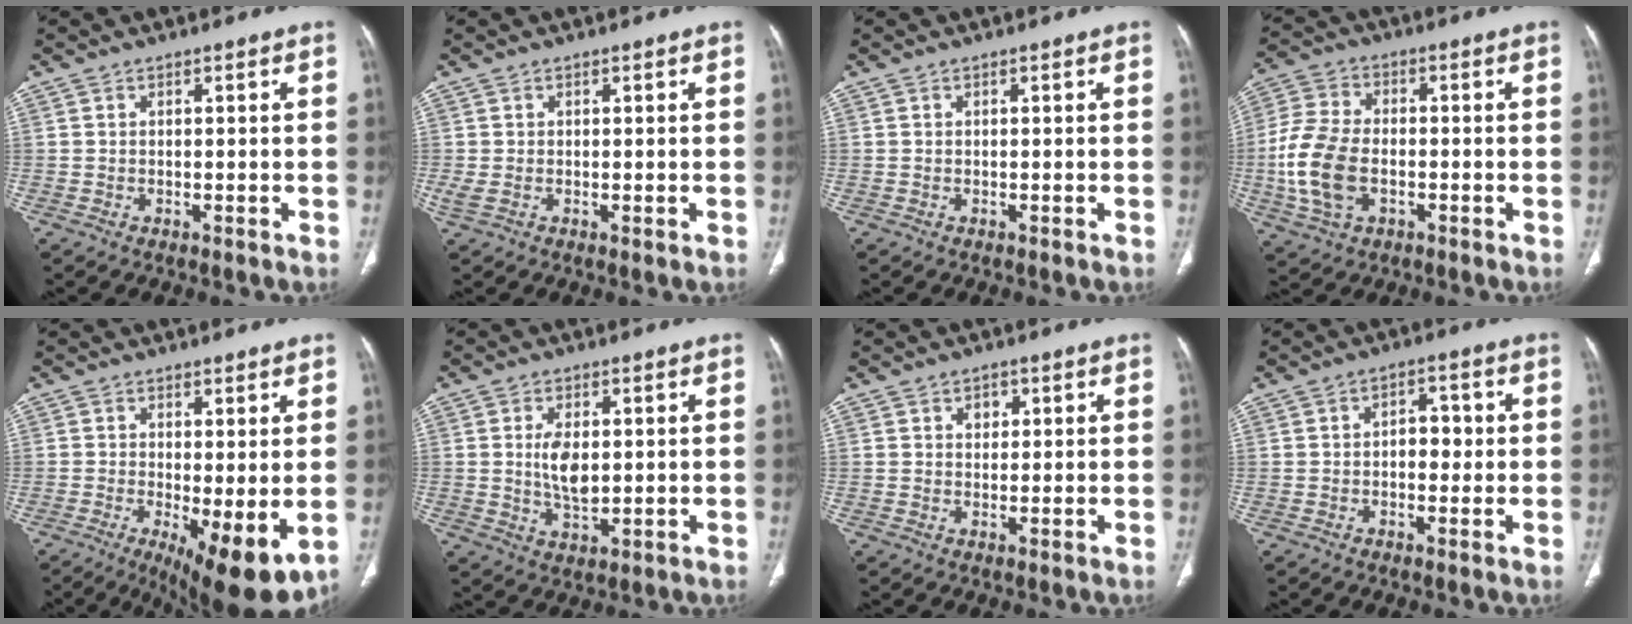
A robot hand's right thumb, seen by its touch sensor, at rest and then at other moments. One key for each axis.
{"total": 1.7, "fx": 0.0, "fy": 1.0, "fz": 1.4, "tx": -0.044, "ty": -0.005, "tz": 0.002}
{"total": 0.0}
{"total": 12.7, "fx": -2.4, "fy": 8.1, "fz": 9.5, "tx": -0.209, "ty": 0.011, "tz": -0.048}
{"total": 11.0, "fx": -2.4, "fy": 3.6, "fz": 10.2, "tx": -0.155, "ty": -0.024, "tz": -0.026}
{"total": 6.3, "fx": 0.7, "fy": 3.4, "fz": 5.3, "tx": -0.093, "ty": -0.009, "tz": 0.016}
{"total": 2.1, "fx": 0.9, "fy": 1.7, "fz": 1.0, "tx": -0.004, "ty": -0.003, "tz": 0.012}
{"total": 4.4, "fx": -0.1, "fy": 2.9, "fz": 3.3, "tx": -0.028, "ty": 0.012, "tz": -0.005}